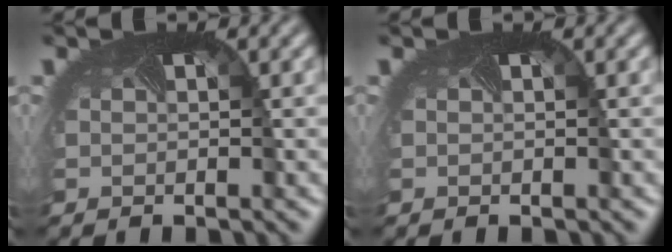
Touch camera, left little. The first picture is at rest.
{"total": 0.0}